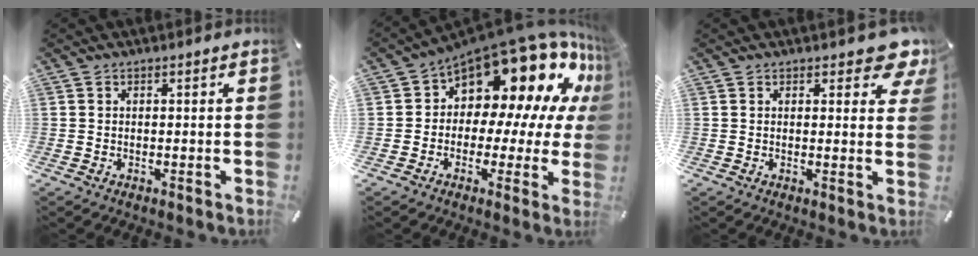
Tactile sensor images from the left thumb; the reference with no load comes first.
{"total": 18.6, "force": [10.3, 10.1, 11.8], "torque": [-0.174, -0.099, 0.171]}
{"total": 5.8, "force": [3.8, 2.8, 3.4], "torque": [-0.028, -0.022, 0.060]}